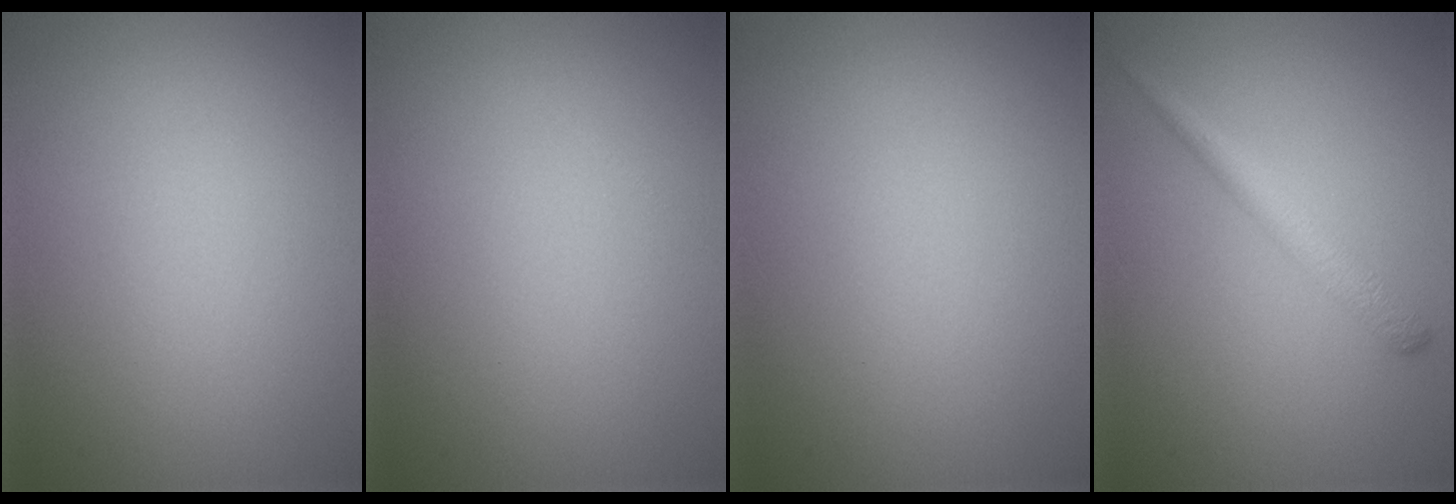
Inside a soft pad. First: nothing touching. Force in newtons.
{"total": 0.0}
{"total": 0.0}
{"total": 2.2, "press": 2.2, "slide": 0.0}